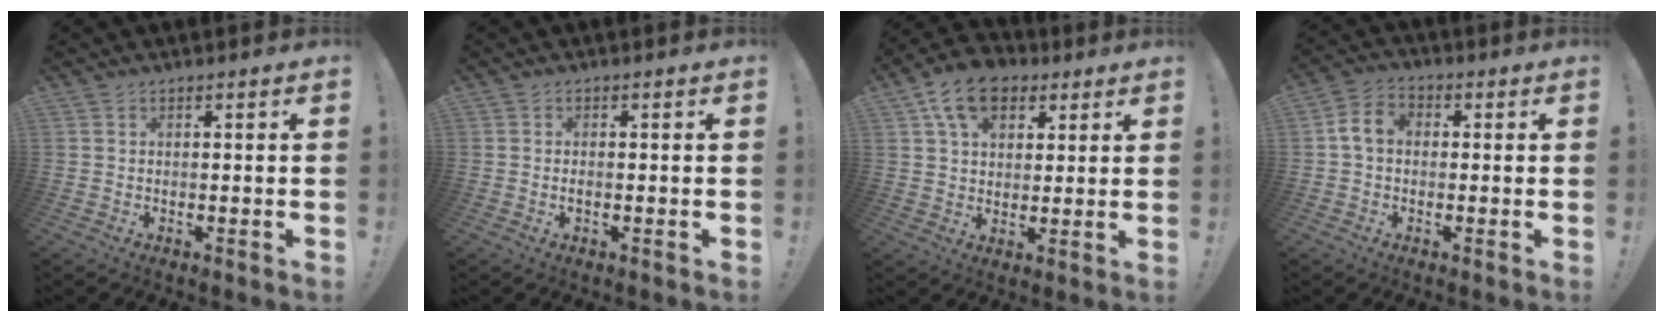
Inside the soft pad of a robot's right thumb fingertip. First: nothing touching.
{"total": 1.0, "force": [-0.3, 0.4, 0.9], "torque": [-0.018, 0.001, -0.006]}
{"total": 11.9, "force": [6.2, 8.1, 6.2], "torque": [-0.101, -0.016, 0.118]}
{"total": 7.0, "force": [0.2, 4.9, 5.0], "torque": [-0.099, 0.019, 0.005]}